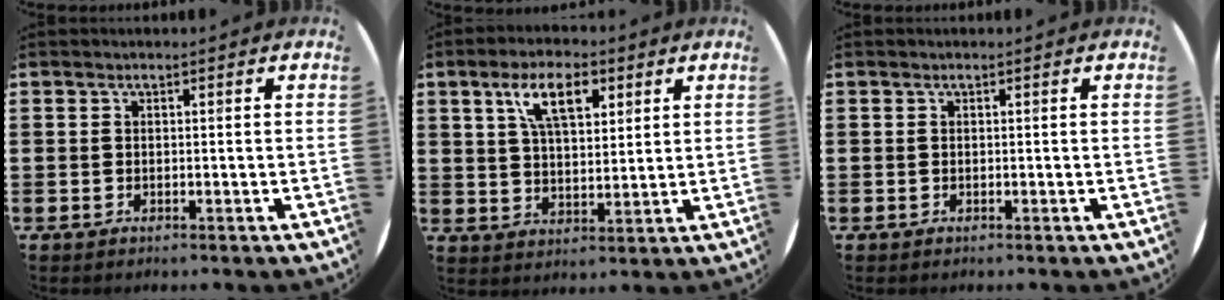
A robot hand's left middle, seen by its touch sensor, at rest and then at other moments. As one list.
[{"total": 8.0, "force": [4.2, 3.6, 5.9], "torque": [-0.113, 0.009, 0.070]}, {"total": 0.0}]